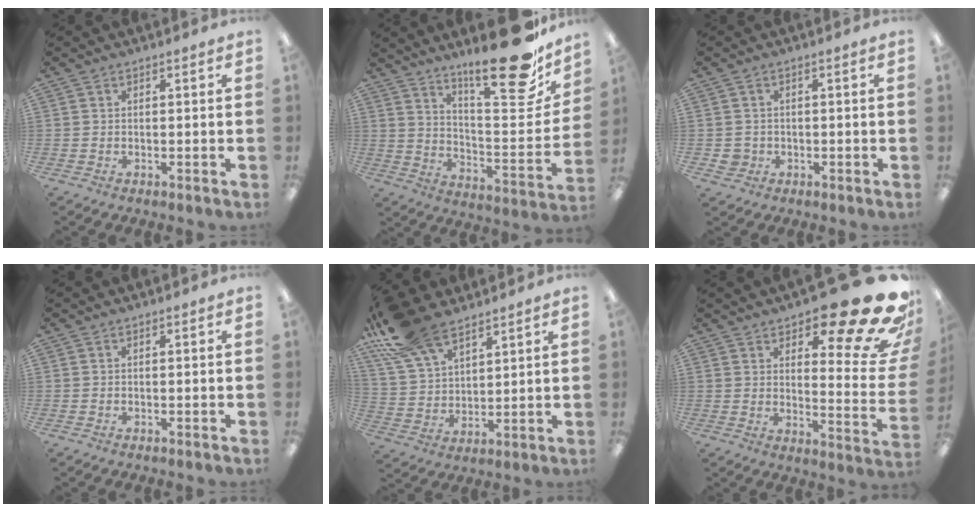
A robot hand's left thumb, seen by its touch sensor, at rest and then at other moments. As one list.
[{"total": 22.0, "force": [17.2, 5.7, 12.5], "torque": [-0.171, -0.131, 0.277]}, {"total": 2.7, "force": [-0.3, 2.7, 0.5], "torque": [-0.011, 0.003, -0.005]}, {"total": 0.0}, {"total": 15.9, "force": [11.5, 7.7, 7.9], "torque": [-0.175, -0.047, 0.215]}, {"total": 22.0, "force": [14.9, 6.6, 14.7], "torque": [-0.169, -0.112, 0.235]}]